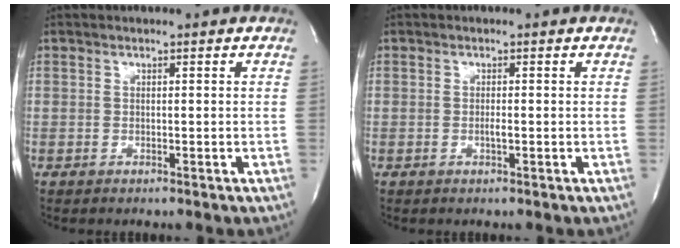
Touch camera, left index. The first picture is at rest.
{"total": 0.9, "force": [-0.3, 0.1, 0.8], "torque": [-0.018, -0.001, -0.005]}